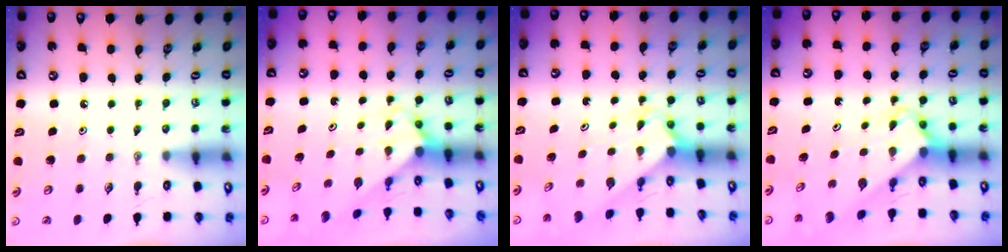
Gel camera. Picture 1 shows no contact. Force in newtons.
{"total": 3.6, "press": 3.5, "slide": 0.4}
{"total": 2.5, "press": 2.5, "slide": 0.3}
{"total": 2.5, "press": 2.5, "slide": 0.2}